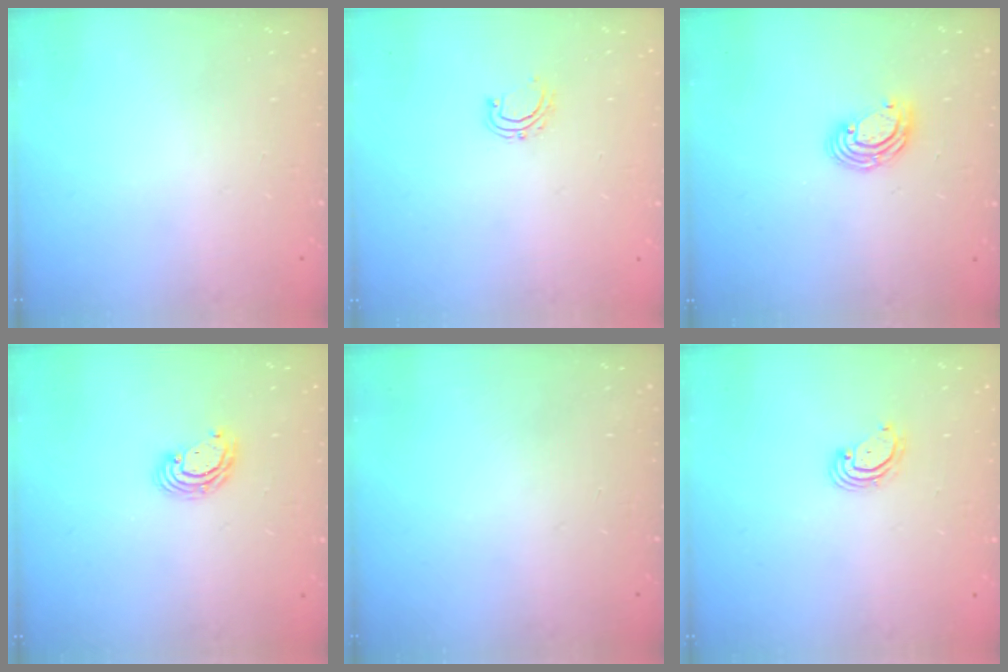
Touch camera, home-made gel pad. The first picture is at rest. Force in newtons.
{"total": 4.4, "press": 4.3, "slide": 0.6}
{"total": 6.5, "press": 6.4, "slide": 0.8}
{"total": 4.9, "press": 4.9, "slide": 0.2}
{"total": 0.0}
{"total": 3.0, "press": 3.0, "slide": 0.2}